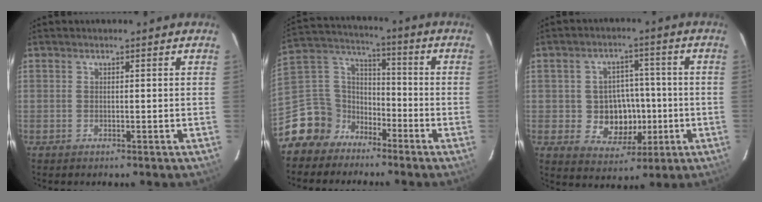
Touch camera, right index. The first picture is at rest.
{"total": 11.4, "force": [-8.0, 8.0, 1.4], "torque": [-0.059, 0.053, -0.155]}
{"total": 9.1, "force": [-1.6, 7.9, 4.2], "torque": [-0.092, 0.012, -0.010]}